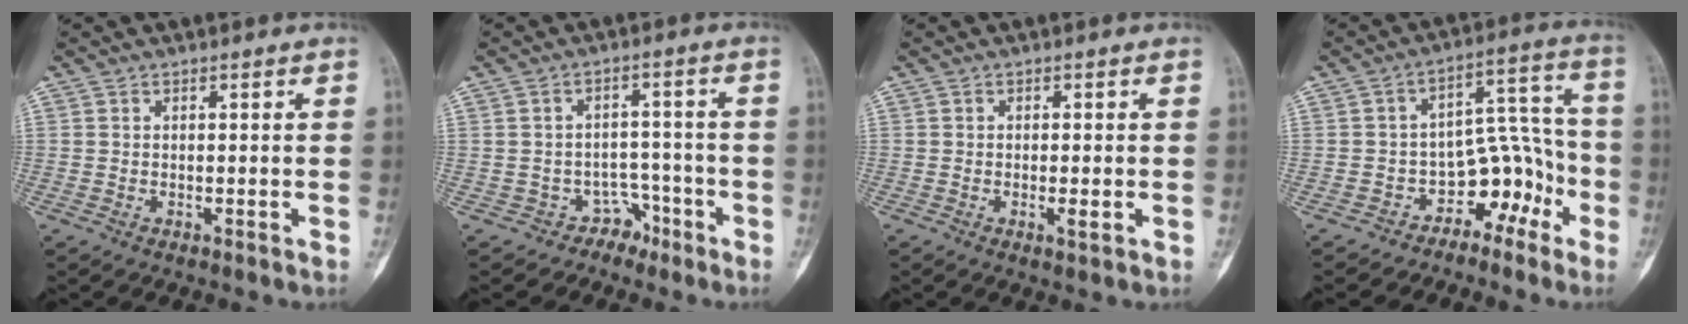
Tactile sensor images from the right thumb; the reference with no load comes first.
{"total": 4.4, "force": [-3.0, 3.2, -0.3], "torque": [0.034, 0.039, -0.046]}
{"total": 2.0, "force": [-0.5, 0.6, 1.9], "torque": [-0.035, -0.005, -0.008]}
{"total": 9.1, "force": [-5.1, 6.2, 4.4], "torque": [-0.003, 0.098, -0.083]}